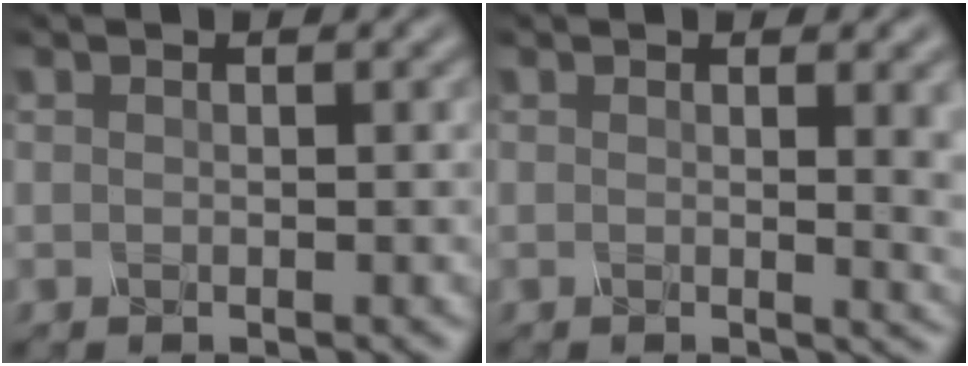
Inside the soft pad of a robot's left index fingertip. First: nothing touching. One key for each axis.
{"total": 4.4, "fx": 0.5, "fy": 1.5, "fz": 4.1, "tx": -0.033, "ty": 0.000, "tz": 0.007}